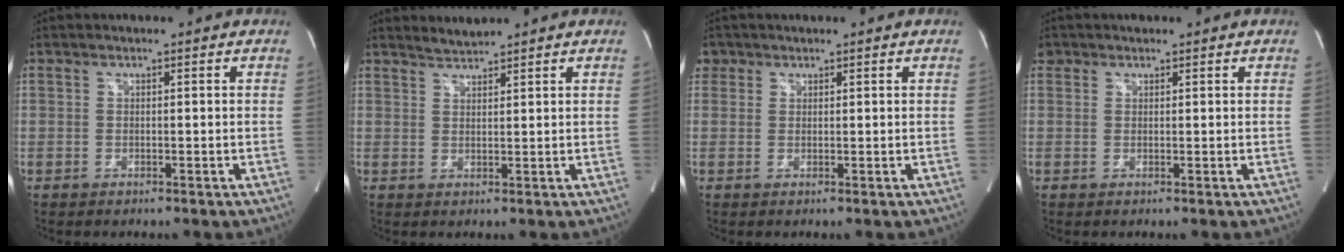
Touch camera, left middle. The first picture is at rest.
{"total": 1.9, "force": [1.9, -0.1, -0.2], "torque": [-0.003, 0.004, 0.041]}
{"total": 2.6, "force": [1.3, 2.2, 0.2], "torque": [0.004, 0.012, 0.023]}
{"total": 1.6, "force": [0.9, 1.4, 0.0], "torque": [0.009, 0.008, 0.012]}